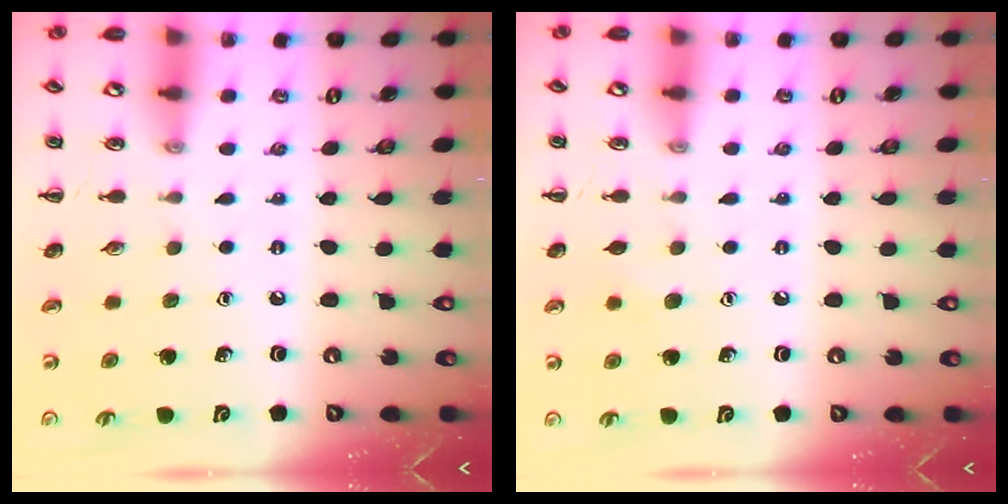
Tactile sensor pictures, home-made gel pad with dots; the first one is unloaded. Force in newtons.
{"total": 4.0, "press": 3.9, "slide": 0.9}